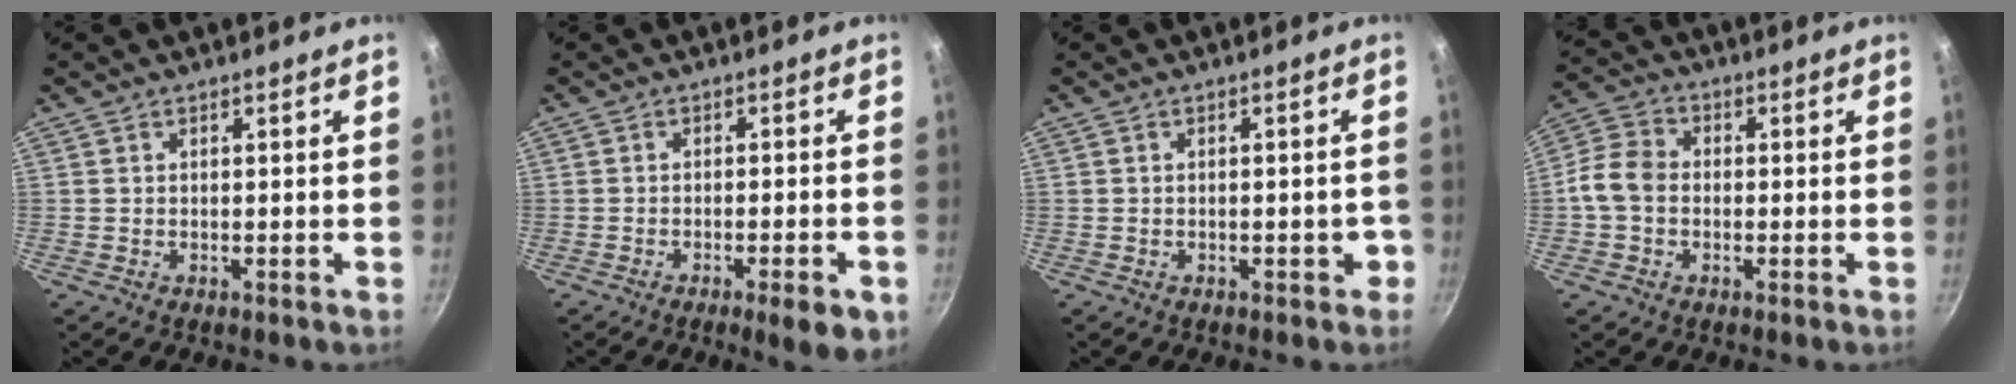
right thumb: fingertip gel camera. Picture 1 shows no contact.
{"total": 6.5, "force": [-3.1, 1.3, 5.6], "torque": [-0.071, 0.008, -0.038]}
{"total": 2.5, "force": [-1.0, 1.2, 1.9], "torque": [-0.004, 0.012, -0.013]}
{"total": 6.9, "force": [-0.9, 5.4, 4.2], "torque": [-0.067, 0.019, -0.036]}